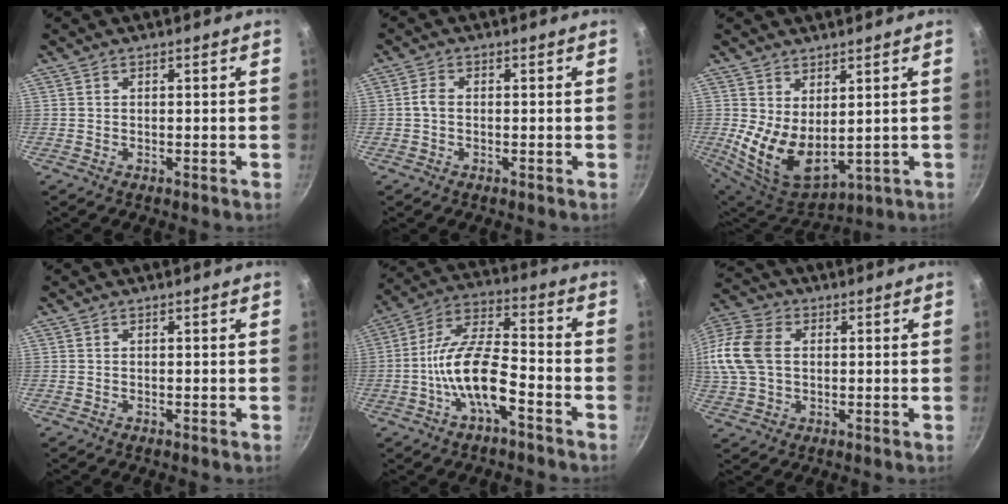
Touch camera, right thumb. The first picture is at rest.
{"total": 2.1, "force": [-0.3, 1.4, 1.5], "torque": [-0.031, 0.010, -0.008]}
{"total": 11.6, "force": [2.0, 6.7, 9.3], "torque": [-0.149, -0.042, 0.059]}
{"total": 0.0}
{"total": 13.3, "force": [-5.3, 5.1, 11.2], "torque": [-0.202, 0.045, -0.109]}
{"total": 18.2, "force": [2.3, 13.4, 12.1], "torque": [-0.276, 0.032, 0.033]}